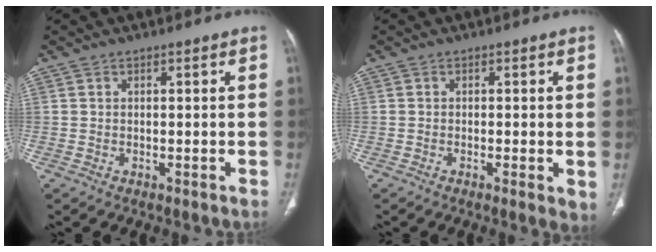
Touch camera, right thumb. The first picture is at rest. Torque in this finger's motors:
{"motor_torque": [0.33, 0.41, -0.34, 0.12, 0.00]}